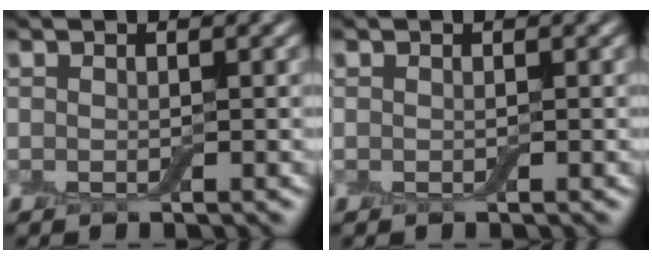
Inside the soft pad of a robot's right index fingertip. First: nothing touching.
{"total": 0.0}